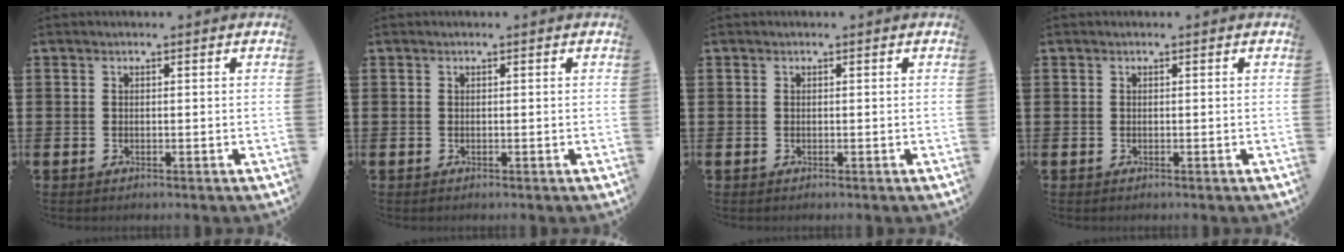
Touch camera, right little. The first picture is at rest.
{"total": 0.0}
{"total": 0.0}
{"total": 0.0}